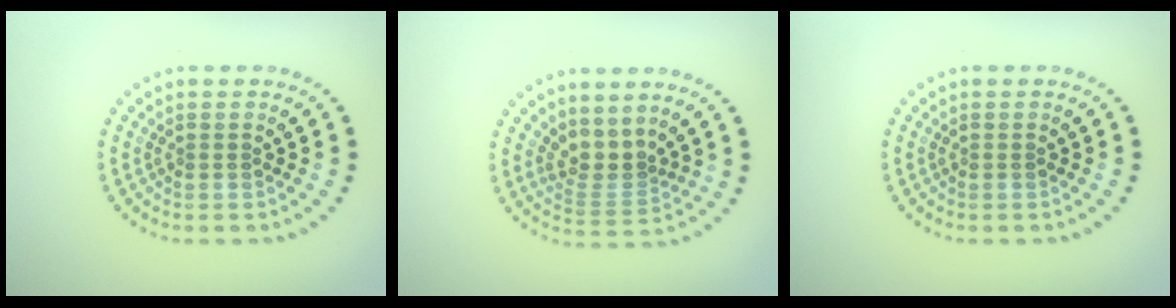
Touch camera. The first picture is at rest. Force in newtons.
{"total": 2.7, "press": 1.8, "slide": 2.0}
{"total": 0.0}